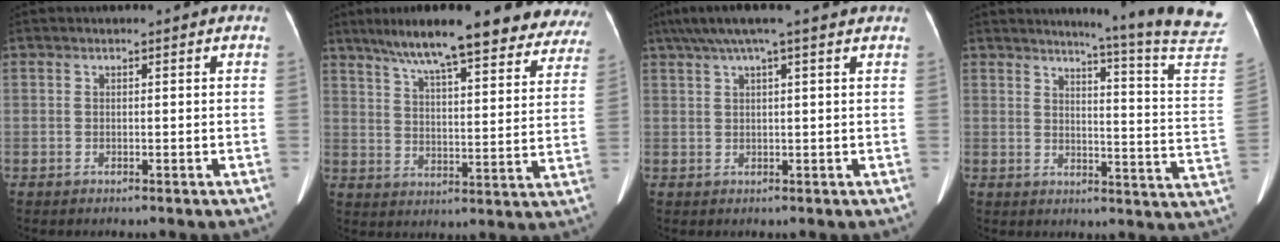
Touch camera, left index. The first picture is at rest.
{"total": 26.0, "force": [21.7, 4.7, 13.5], "torque": [-0.195, -0.005, 0.271]}
{"total": 10.1, "force": [8.0, 0.1, 6.1], "torque": [-0.106, 0.049, 0.109]}
{"total": 19.3, "force": [17.4, -3.3, 7.7], "torque": [-0.113, -0.134, 0.192]}